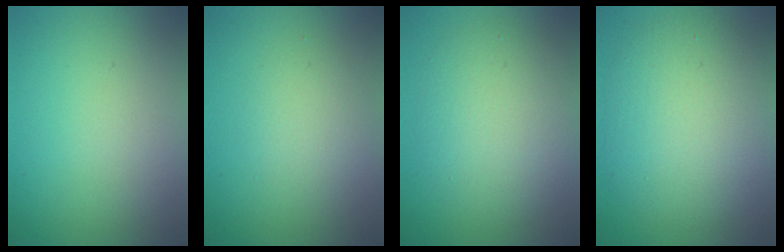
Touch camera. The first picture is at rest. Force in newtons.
{"total": 2.2, "press": 2.2, "slide": 0.0}
{"total": 5.5, "press": 5.5, "slide": 0.2}
{"total": 8.6, "press": 8.6, "slide": 0.6}